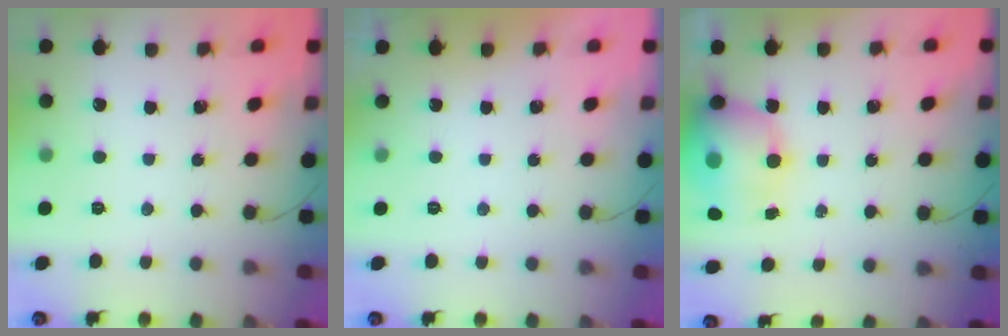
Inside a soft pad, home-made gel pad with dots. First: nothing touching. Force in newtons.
{"total": 0.0}
{"total": 14.6, "press": 14.2, "slide": 3.4}